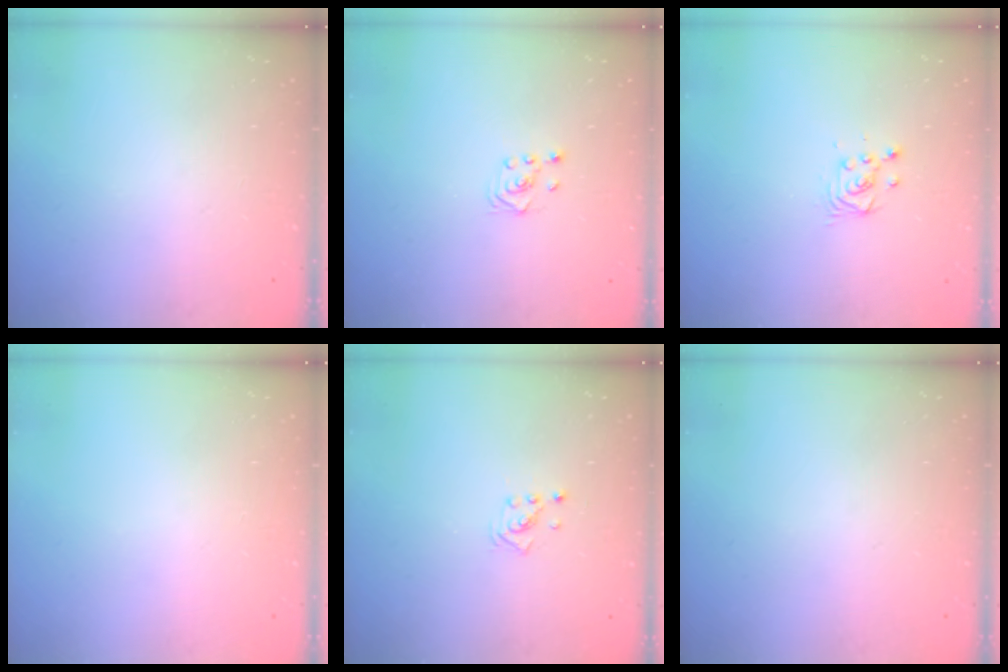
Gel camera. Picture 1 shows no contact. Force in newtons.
{"total": 2.3, "press": 2.2, "slide": 0.7}
{"total": 3.7, "press": 3.7, "slide": 0.3}
{"total": 0.0}
{"total": 1.9, "press": 1.9, "slide": 0.1}
{"total": 0.0}